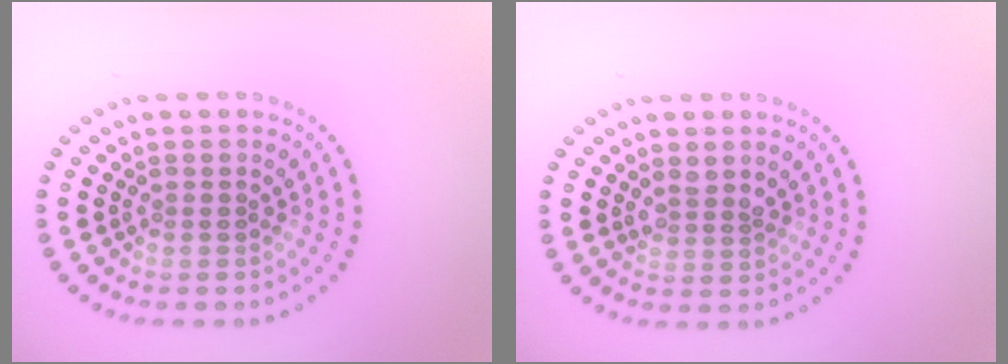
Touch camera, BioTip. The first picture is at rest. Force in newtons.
{"total": 1.4, "press": 1.3, "slide": 0.7}